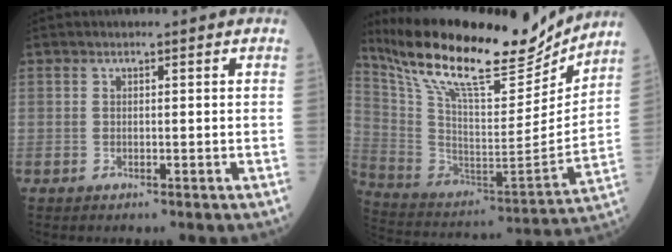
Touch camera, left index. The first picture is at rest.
{"total": 24.5, "force": [20.4, 5.1, 12.5], "torque": [-0.232, -0.013, 0.337]}